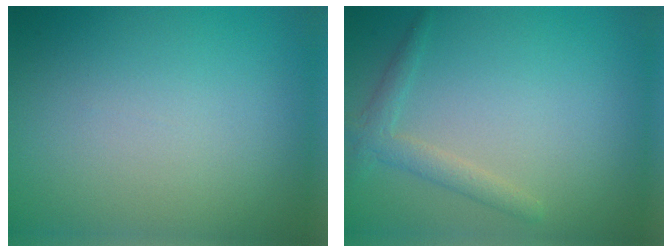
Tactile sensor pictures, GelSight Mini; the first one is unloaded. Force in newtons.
{"total": 1.9, "press": 1.9, "slide": 0.1}